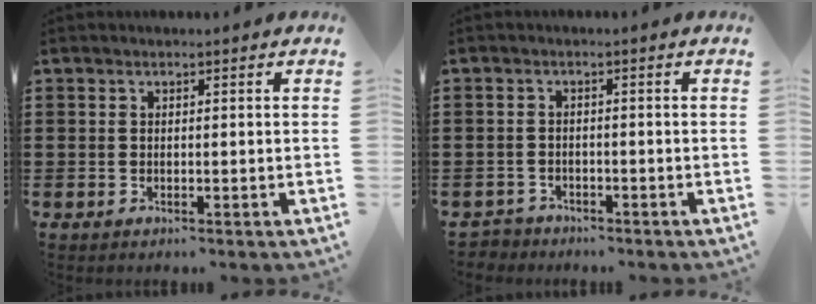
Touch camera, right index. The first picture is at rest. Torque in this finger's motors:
{"motor_torque": [0.11, 0.13, -0.09, -0.06]}